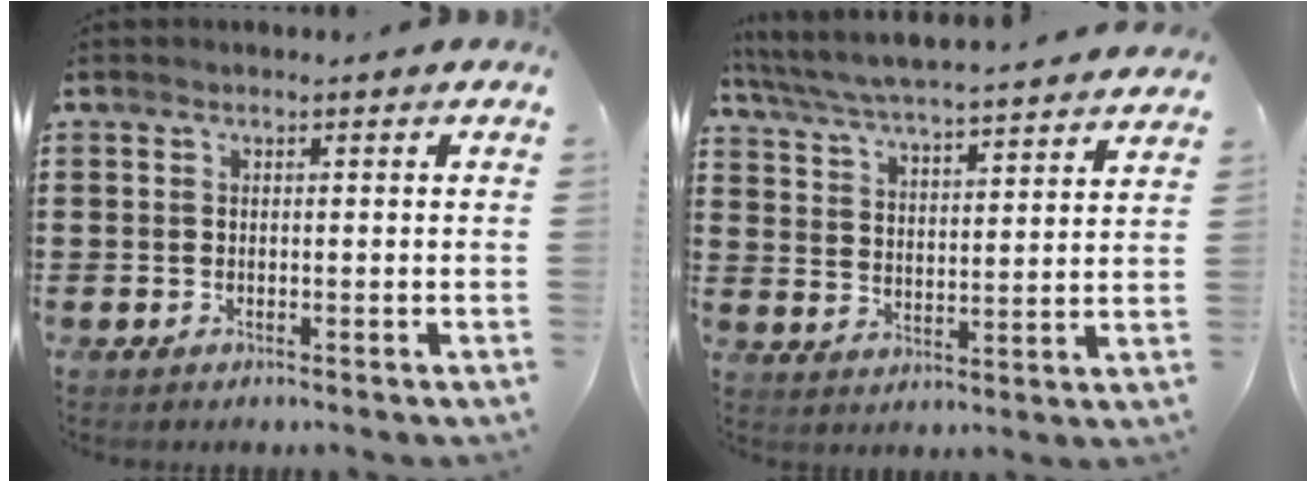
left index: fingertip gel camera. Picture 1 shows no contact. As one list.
[{"total": 5.2, "force": [5.1, -0.3, 1.2], "torque": [-0.048, -0.039, 0.082]}]